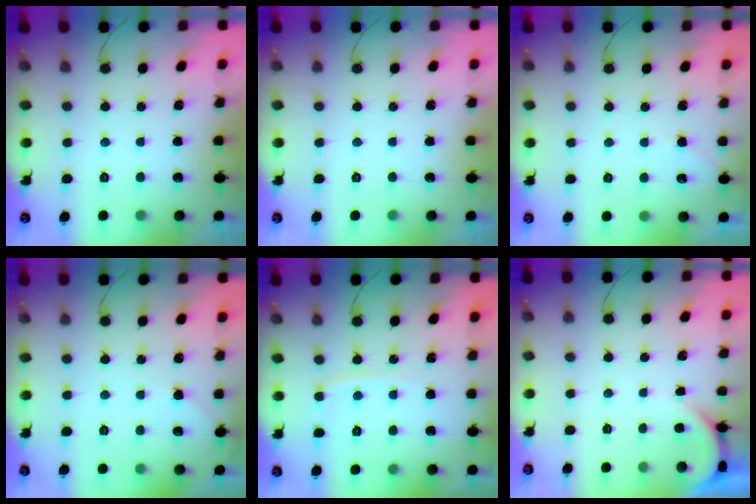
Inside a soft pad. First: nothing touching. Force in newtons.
{"total": 0.0}
{"total": 2.3, "press": 2.3, "slide": 0.4}
{"total": 2.7, "press": 2.7, "slide": 0.4}
{"total": 3.7, "press": 3.7, "slide": 0.5}
{"total": 2.0, "press": 2.0, "slide": 0.2}